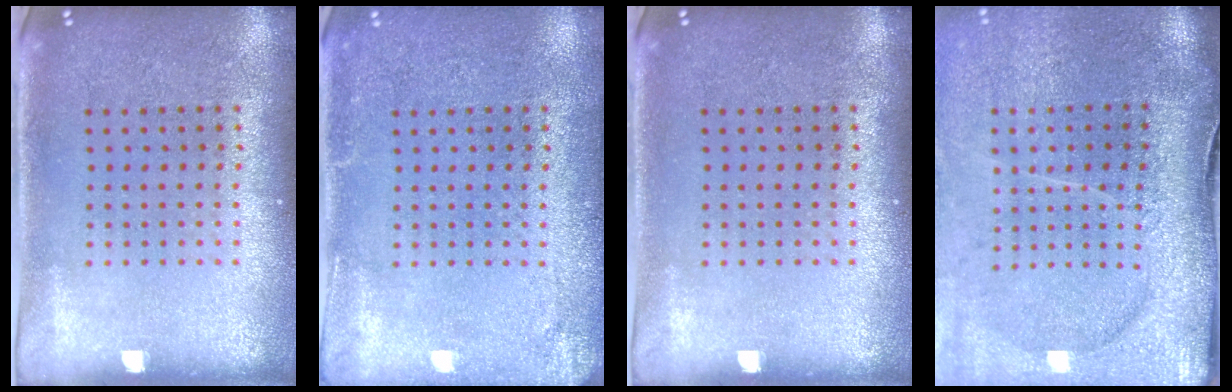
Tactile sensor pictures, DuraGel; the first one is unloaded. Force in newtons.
{"total": 2.0, "press": 1.9, "slide": 0.1}
{"total": 0.0}
{"total": 4.6, "press": 3.7, "slide": 2.8}